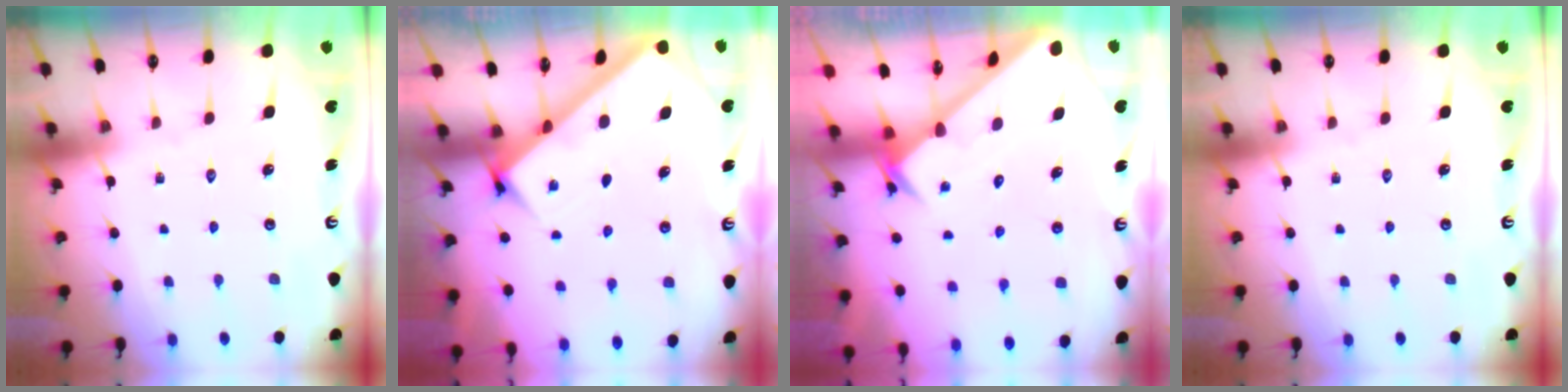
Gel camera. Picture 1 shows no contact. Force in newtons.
{"total": 2.9, "press": 2.9, "slide": 0.0}
{"total": 2.6, "press": 2.6, "slide": 0.2}
{"total": 0.0}